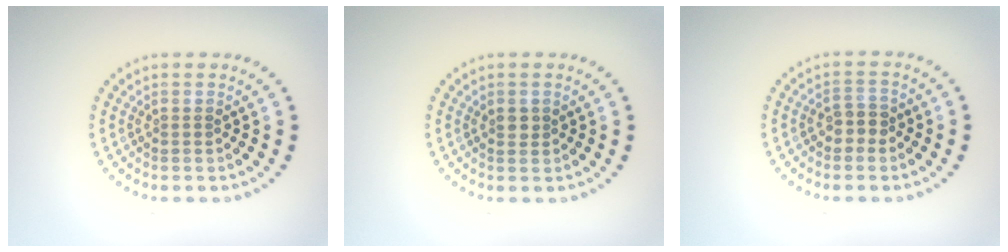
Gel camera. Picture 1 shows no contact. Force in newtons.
{"total": 1.0, "press": 1.0, "slide": 0.4}
{"total": 1.9, "press": 1.8, "slide": 0.7}